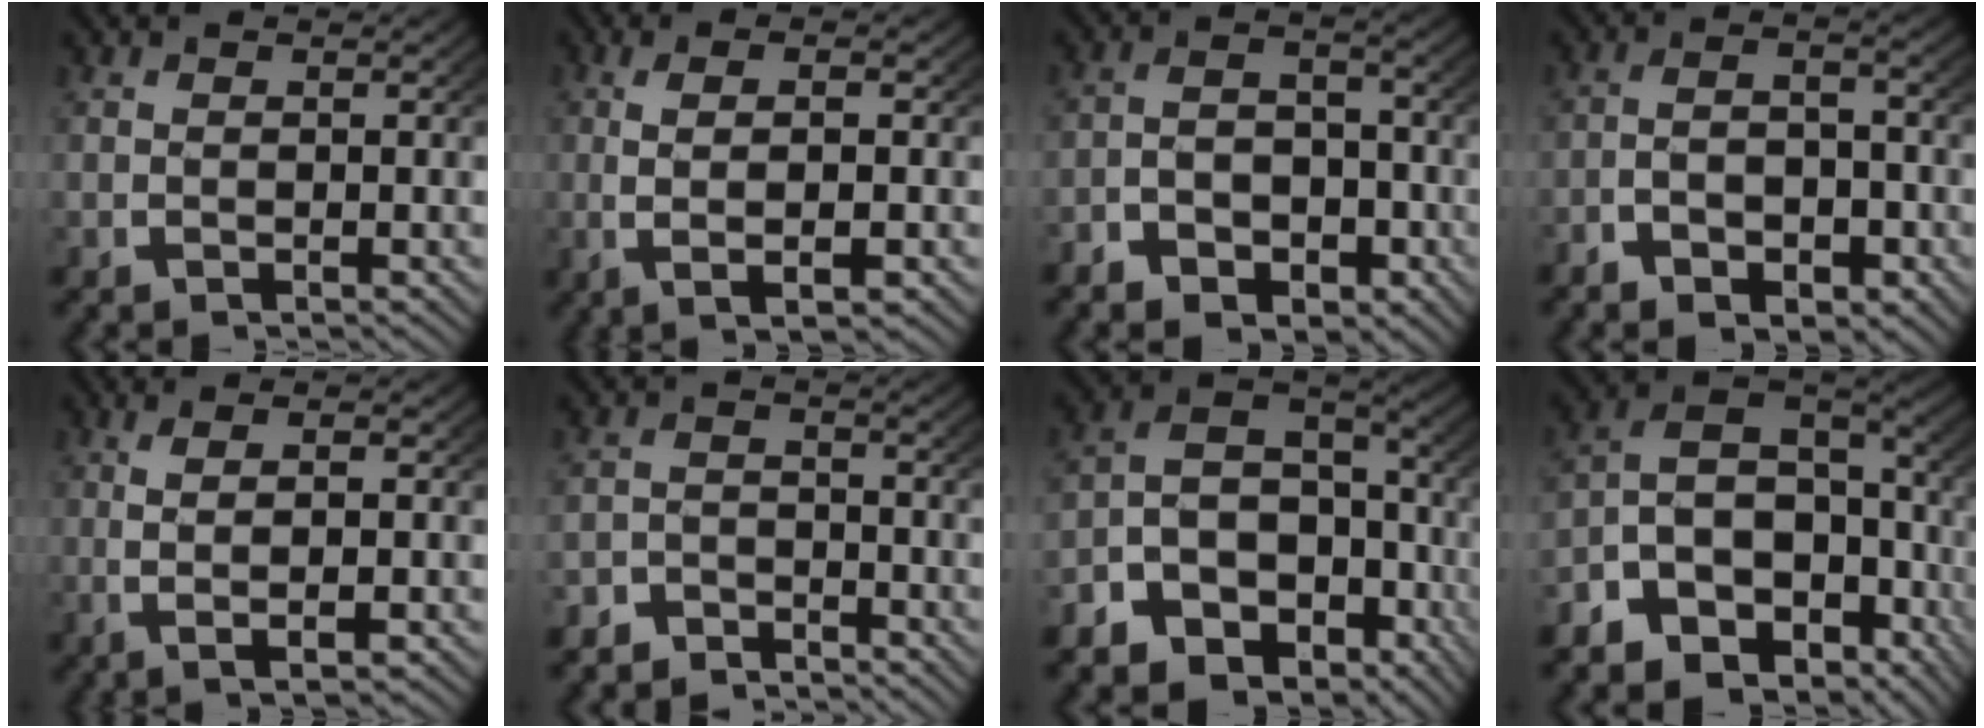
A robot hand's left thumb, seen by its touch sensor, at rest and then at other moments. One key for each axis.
{"total": 5.0, "fx": -0.2, "fy": 1.7, "fz": 4.7, "tx": -0.091, "ty": -0.004, "tz": 0.005}
{"total": 5.6, "fx": -2.5, "fy": 3.9, "fz": 3.1, "tx": -0.047, "ty": -0.023, "tz": -0.038}
{"total": 4.3, "fx": -1.8, "fy": 2.6, "fz": 2.9, "tx": -0.049, "ty": -0.012, "tz": -0.032}
{"total": 4.4, "fx": 0.1, "fy": 1.2, "fz": 4.2, "tx": -0.081, "ty": -0.003, "tz": 0.008}
{"total": 3.5, "fx": -3.2, "fy": 1.3, "fz": 0.1, "tx": 0.006, "ty": -0.014, "tz": -0.060}
{"total": 12.9, "fx": -4.9, "fy": 10.0, "fz": 6.7, "tx": -0.127, "ty": -0.041, "tz": -0.077}
{"total": 13.7, "fx": -4.1, "fy": 10.5, "fz": 7.7, "tx": -0.159, "ty": -0.041, "tz": -0.064}